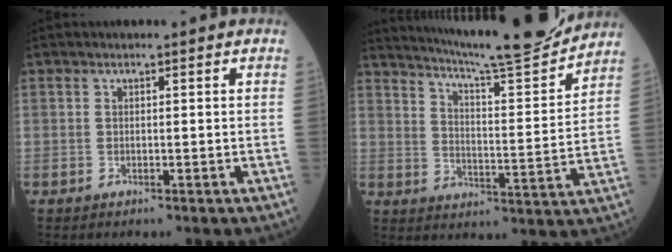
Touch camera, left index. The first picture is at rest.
{"total": 17.9, "force": [16.6, -0.2, 6.7], "torque": [-0.114, -0.036, 0.236]}